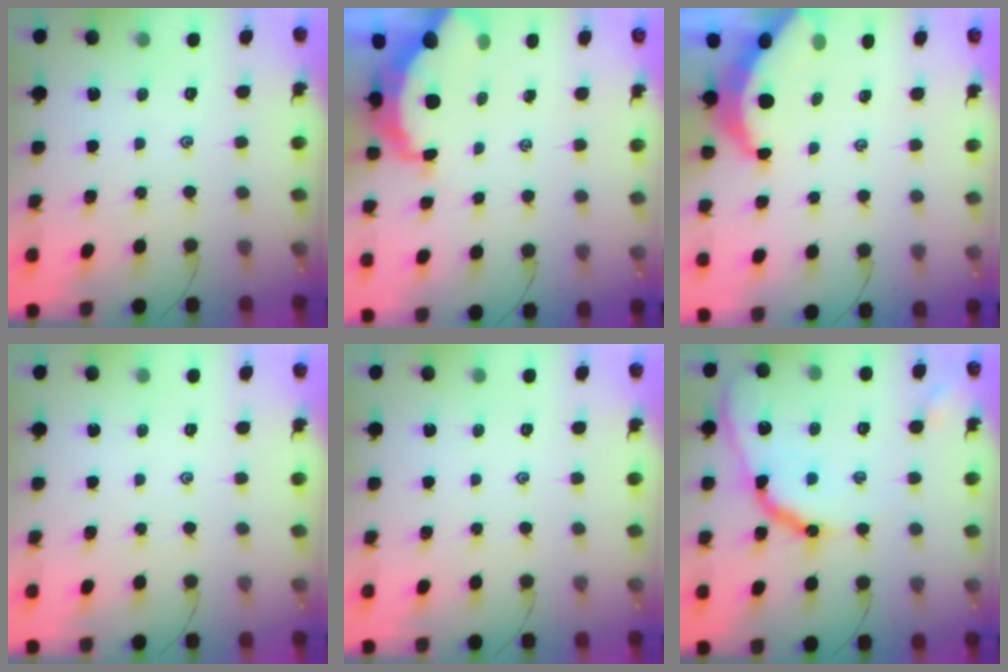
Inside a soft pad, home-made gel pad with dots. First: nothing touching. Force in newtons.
{"total": 7.7, "press": 7.6, "slide": 0.8}
{"total": 5.9, "press": 5.9, "slide": 0.1}
{"total": 0.0}
{"total": 0.0}
{"total": 14.2, "press": 14.1, "slide": 1.2}